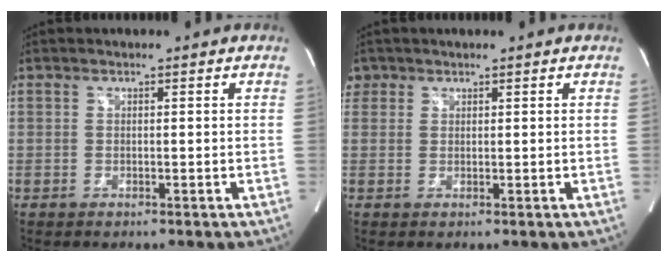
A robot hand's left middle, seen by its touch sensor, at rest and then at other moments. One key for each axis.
{"total": 2.5, "fx": 1.4, "fy": 2.1, "fz": 0.2, "tx": 0.003, "ty": 0.012, "tz": 0.025}